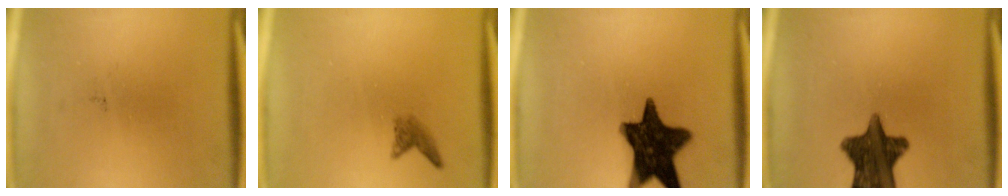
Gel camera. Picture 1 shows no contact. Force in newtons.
{"total": 1.5}
{"total": 15.7}
{"total": 12.0}